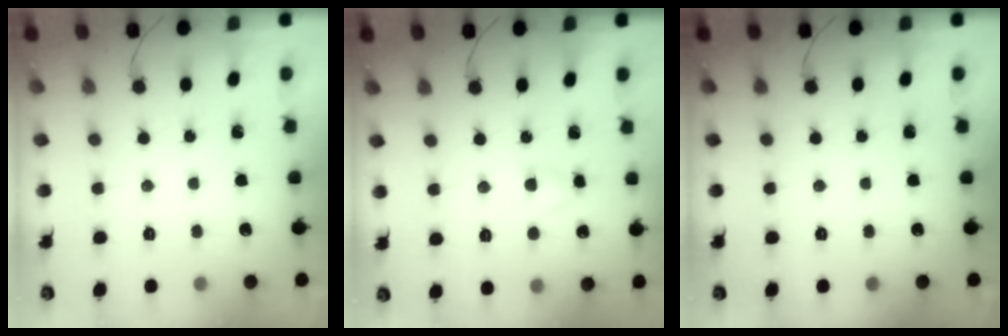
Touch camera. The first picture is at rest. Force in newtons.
{"total": 2.7, "press": 2.6, "slide": 0.9}
{"total": 0.0}